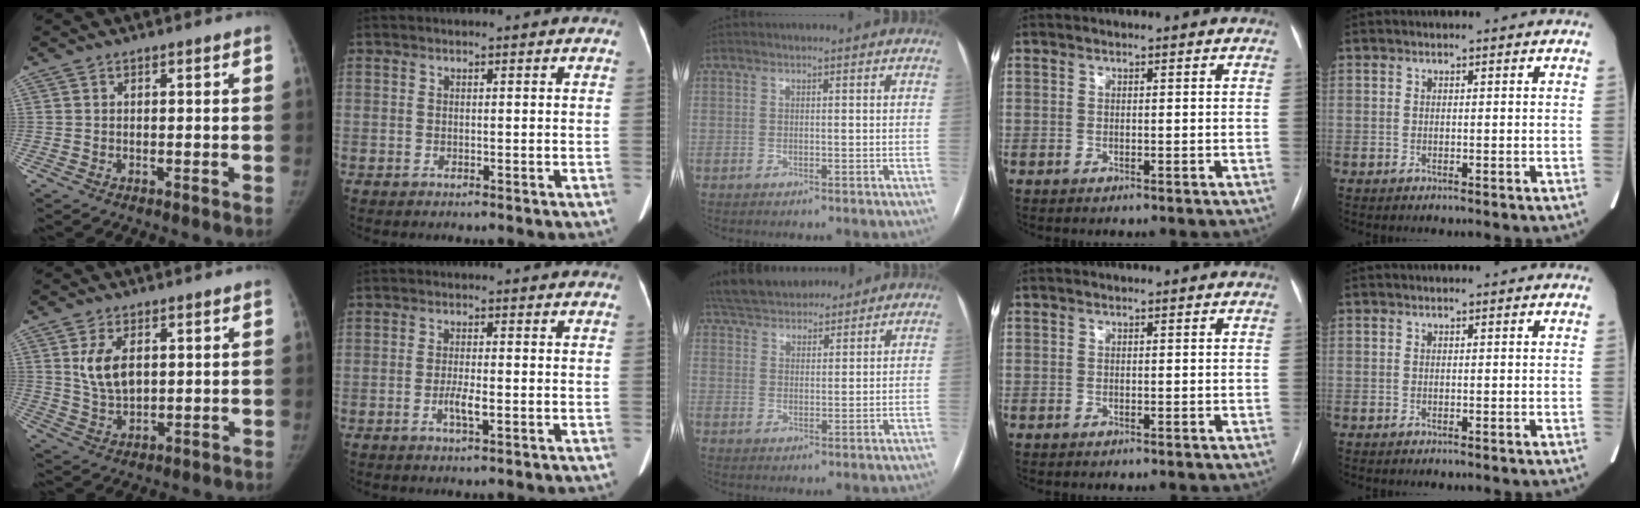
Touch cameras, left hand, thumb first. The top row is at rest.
{"thumb": {"total": 7.5, "force": [2.0, 4.5, 5.6], "torque": [-0.091, -0.011, 0.047]}, "index": {"total": 2.8, "force": [-1.0, 0.5, 2.6], "torque": [-0.053, -0.002, -0.018]}, "middle": {"total": 11.1, "force": [9.9, 3.7, 3.6], "torque": [-0.062, 0.036, 0.164]}}